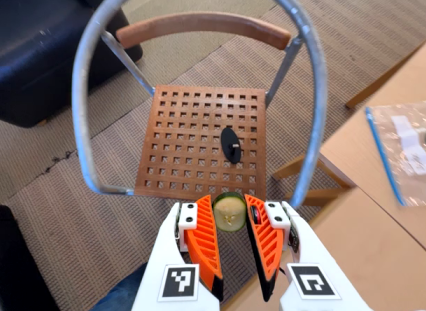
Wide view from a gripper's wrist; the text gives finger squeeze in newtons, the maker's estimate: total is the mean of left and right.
{"total": 8.8, "left": 9.1, "right": 8.6}